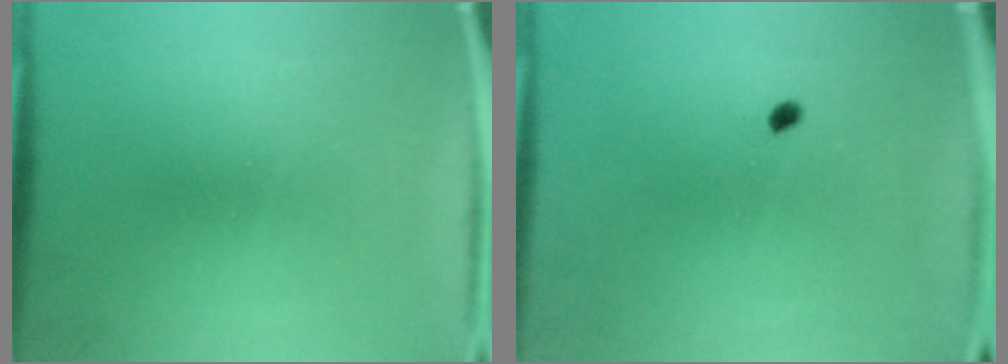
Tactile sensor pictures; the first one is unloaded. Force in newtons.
{"total": 0.8}